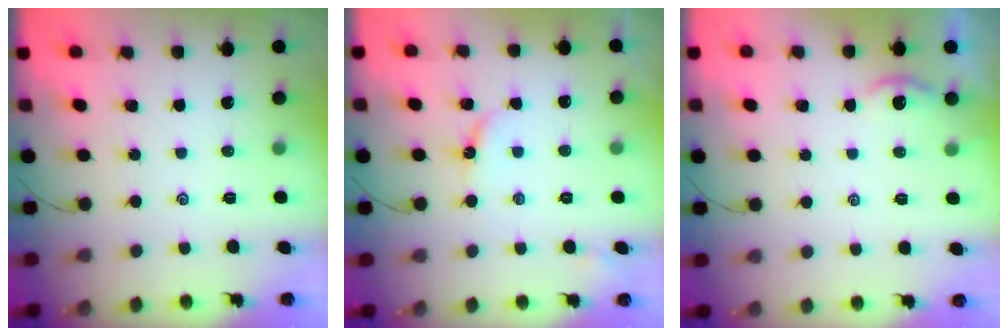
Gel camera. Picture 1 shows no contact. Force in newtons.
{"total": 5.2, "press": 5.1, "slide": 0.6}
{"total": 3.4, "press": 3.4, "slide": 0.4}